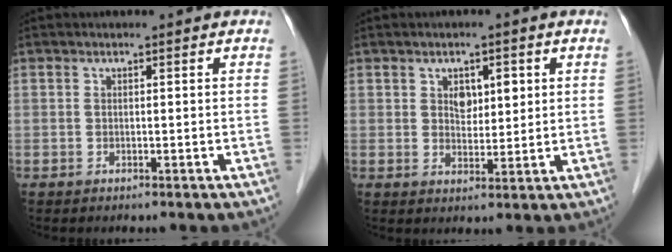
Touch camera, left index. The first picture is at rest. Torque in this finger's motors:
{"motor_torque": [0.03, -0.04, 0.06, 0.05]}